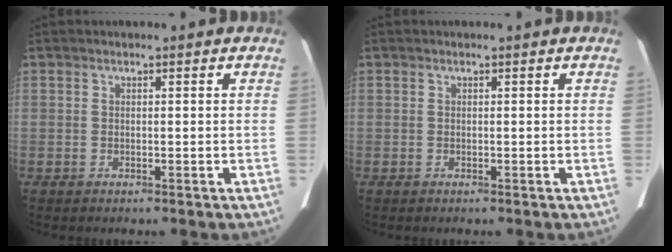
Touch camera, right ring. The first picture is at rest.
{"total": 0.0}